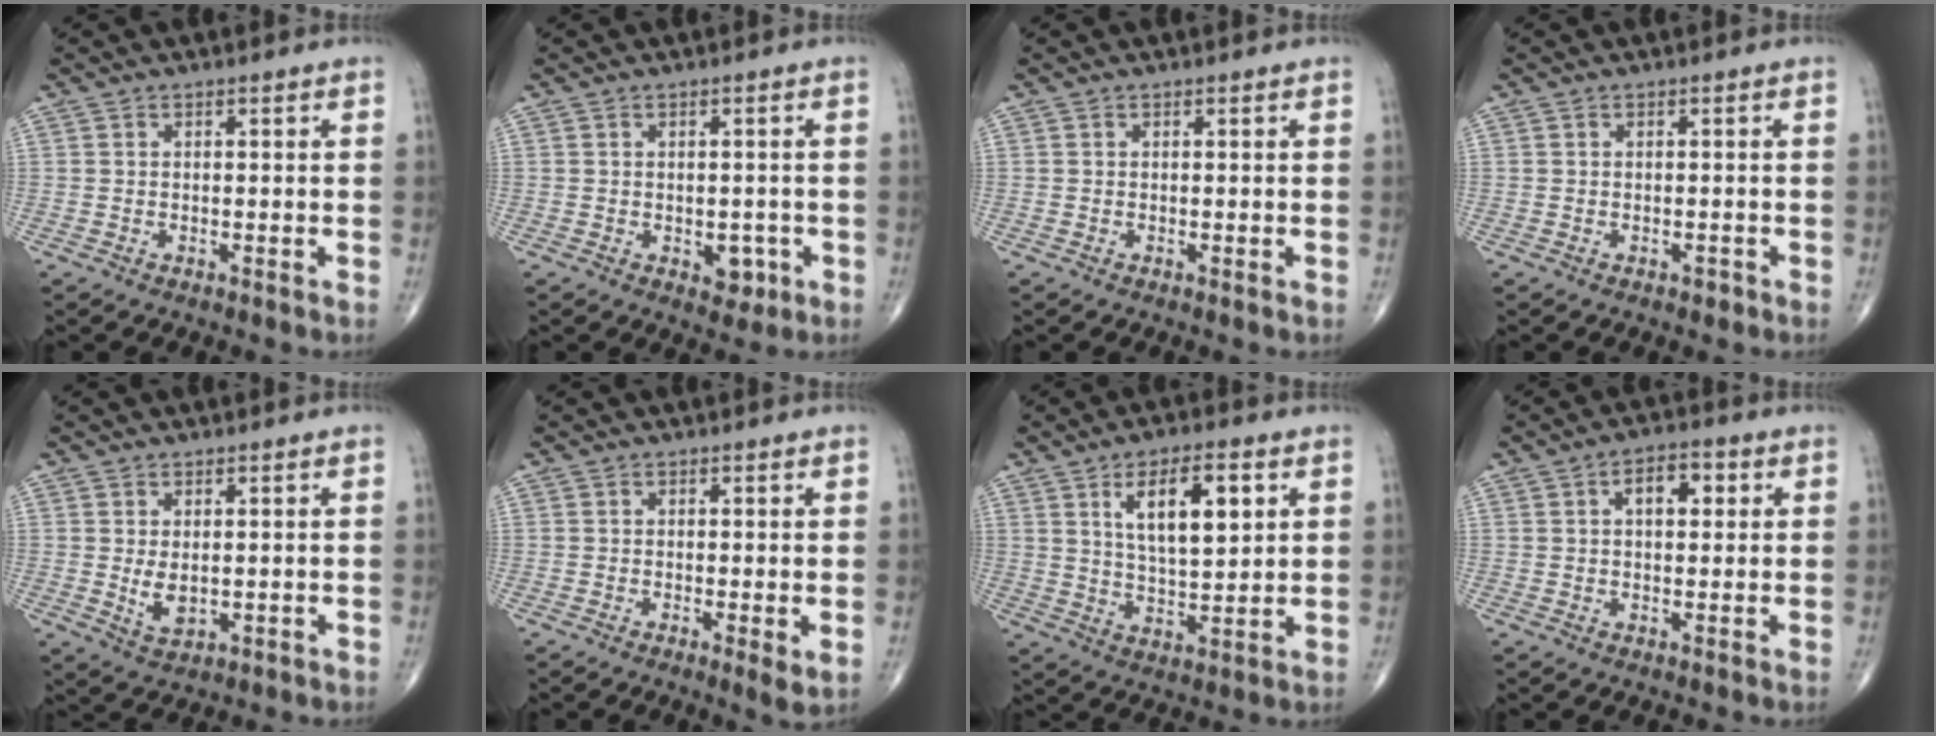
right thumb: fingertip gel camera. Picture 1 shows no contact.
{"total": 3.5, "force": [-1.0, 2.3, 2.4], "torque": [-0.008, 0.002, -0.007]}
{"total": 0.0}
{"total": 0.7, "force": [-0.4, 0.4, 0.4], "torque": [-0.003, 0.000, -0.007]}
{"total": 4.2, "force": [0.3, 2.4, 3.5], "torque": [-0.054, -0.013, 0.017]}
{"total": 2.5, "force": [-0.1, 0.5, 2.4], "torque": [-0.041, -0.012, -0.006]}
{"total": 11.5, "force": [4.3, 4.5, 9.6], "torque": [-0.145, -0.019, 0.080]}
{"total": 5.8, "force": [1.7, 3.2, 4.6], "torque": [-0.053, 0.006, 0.021]}